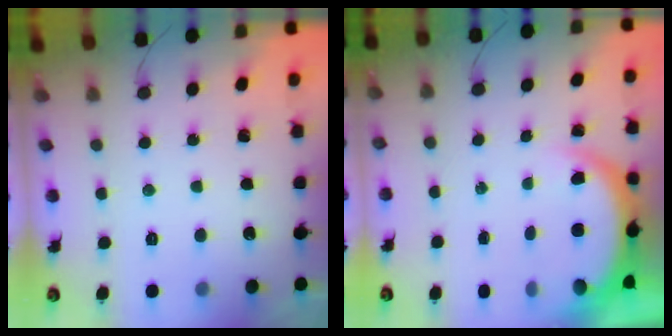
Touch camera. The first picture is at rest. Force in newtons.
{"total": 5.9, "press": 5.8, "slide": 0.4}